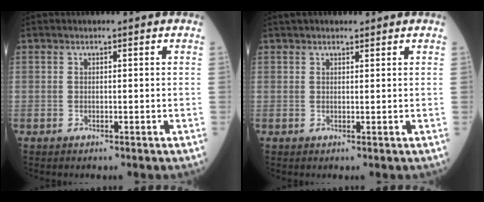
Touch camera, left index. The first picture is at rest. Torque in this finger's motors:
{"motor_torque": [0.25, -0.25, 0.10, 0.02]}